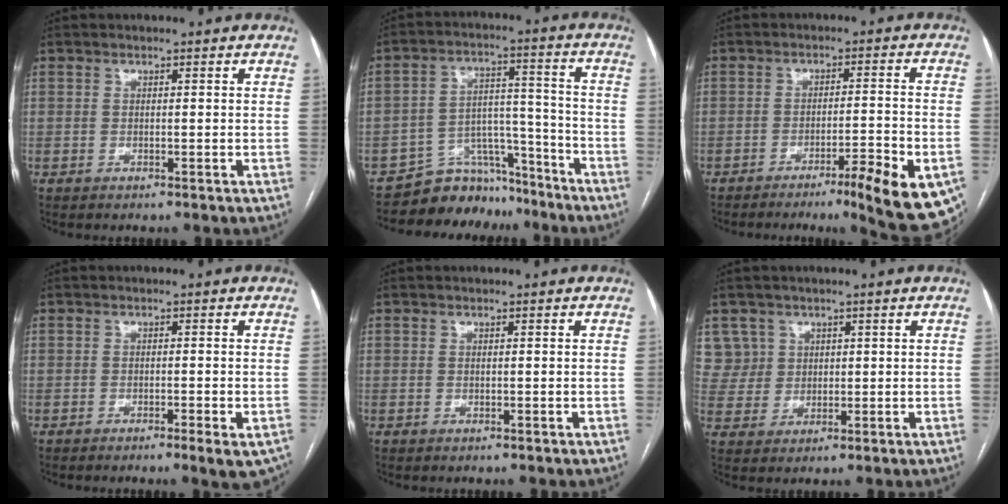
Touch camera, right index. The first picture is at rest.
{"total": 9.6, "force": [-8.7, 4.1, 0.0], "torque": [0.019, 0.066, -0.142]}
{"total": 14.1, "force": [-8.5, 1.2, 11.2], "torque": [-0.079, 0.007, -0.118]}
{"total": 4.2, "force": [-2.5, 0.7, 3.4], "torque": [-0.032, -0.006, -0.033]}
{"total": 0.0}
{"total": 5.6, "force": [2.7, 5.0, -0.3], "torque": [0.015, 0.012, 0.059]}